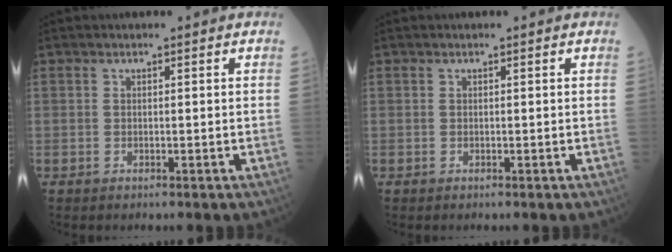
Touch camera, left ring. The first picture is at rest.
{"total": 0.0}